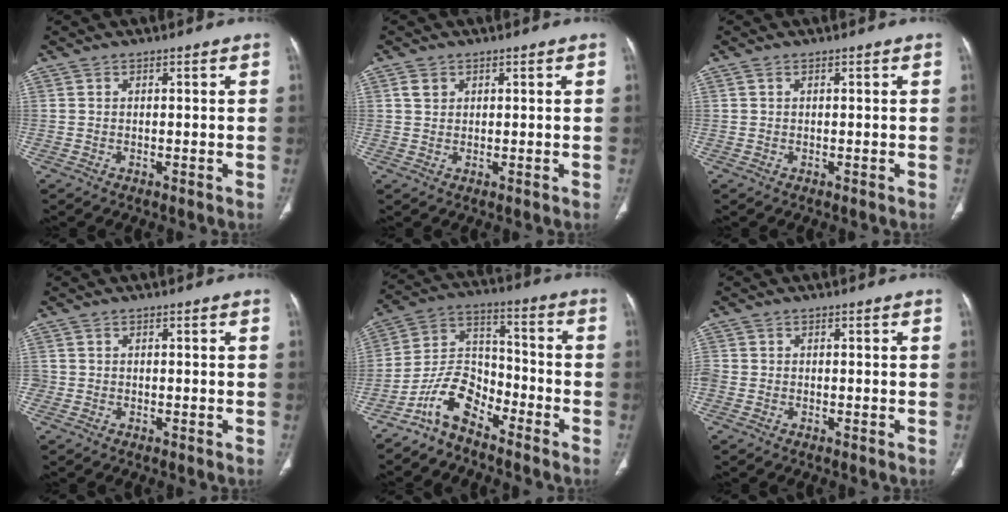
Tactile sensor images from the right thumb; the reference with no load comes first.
{"total": 2.0, "force": [1.0, 1.6, 0.9], "torque": [-0.012, -0.001, 0.019]}
{"total": 0.0}
{"total": 0.7, "force": [-0.2, 0.7, 0.1], "torque": [0.003, 0.004, -0.004]}
{"total": 9.5, "force": [-7.1, 4.6, 4.2], "torque": [-0.071, 0.077, -0.150]}
{"total": 1.6, "force": [-0.4, 1.3, 0.8], "torque": [-0.026, 0.003, -0.010]}